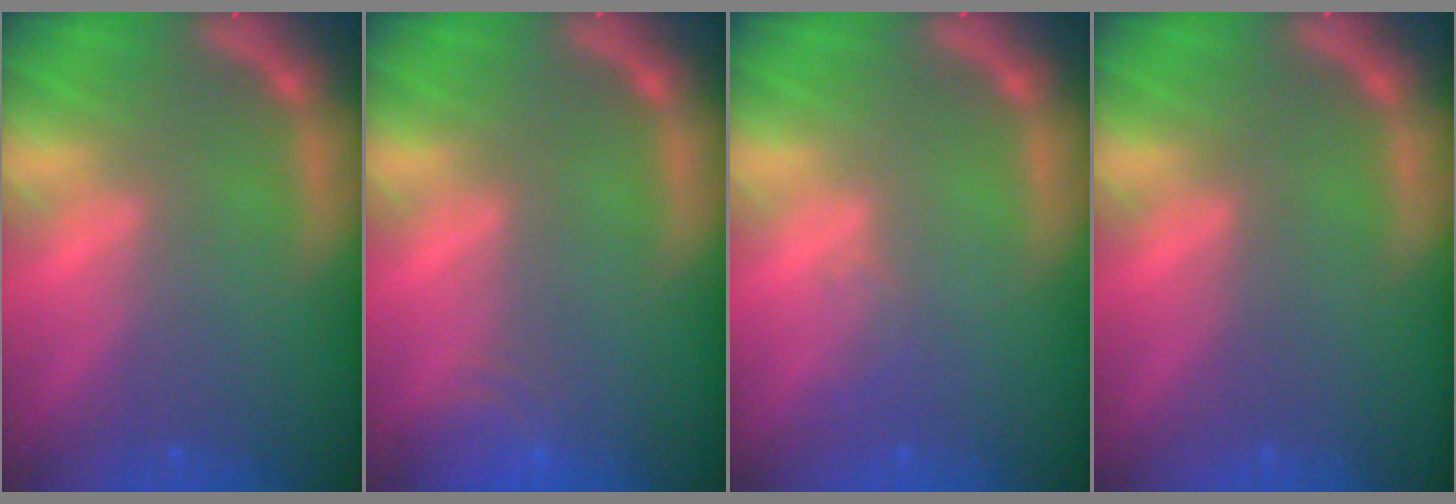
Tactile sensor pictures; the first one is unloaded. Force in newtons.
{"total": 3.0}
{"total": 1.0}
{"total": 0.0}